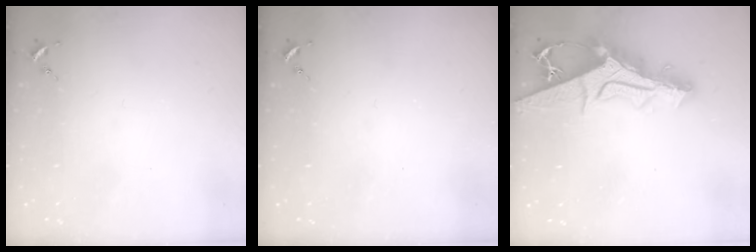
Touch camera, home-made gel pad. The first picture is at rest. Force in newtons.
{"total": 0.7, "press": 0.7, "slide": 0.1}
{"total": 16.7, "press": 16.7, "slide": 1.1}